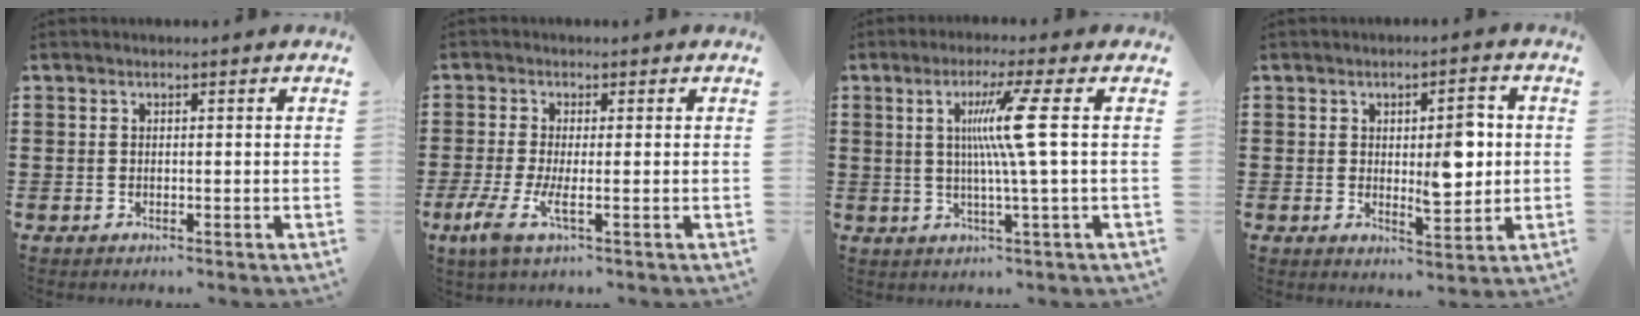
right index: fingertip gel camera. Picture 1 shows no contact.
{"total": 4.3, "force": [-1.4, 0.5, 4.1], "torque": [-0.100, -0.019, -0.029]}
{"total": 8.6, "force": [1.4, -1.3, 8.3], "torque": [-0.162, -0.002, 0.010]}
{"total": 6.1, "force": [0.8, 2.6, 5.5], "torque": [-0.073, -0.006, 0.005]}